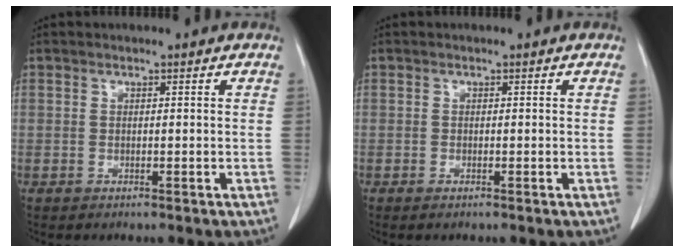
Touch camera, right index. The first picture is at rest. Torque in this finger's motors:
{"motor_torque": [0.07, -0.02, 0.03, 0.00]}